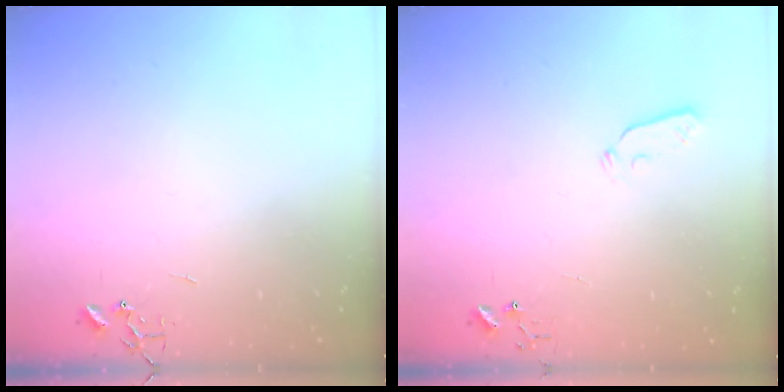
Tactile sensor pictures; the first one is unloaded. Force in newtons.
{"total": 3.9, "press": 3.8, "slide": 0.9}